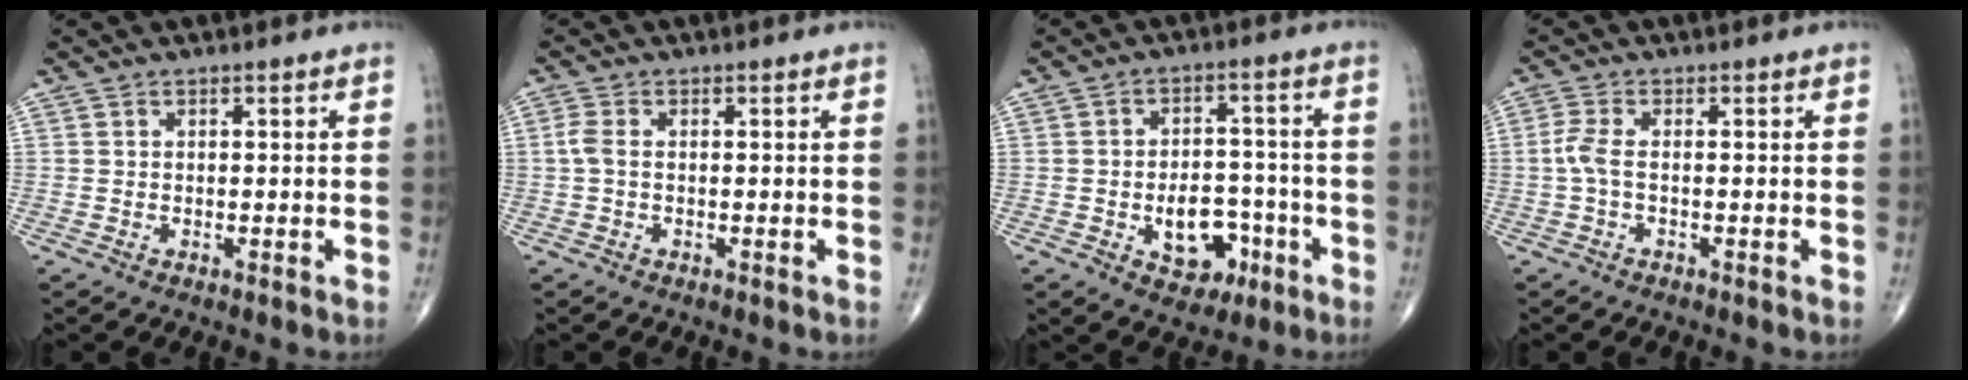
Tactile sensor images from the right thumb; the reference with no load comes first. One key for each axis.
{"total": 2.1, "fx": -0.1, "fy": 1.0, "fz": 1.9, "tx": -0.050, "ty": 0.001, "tz": -0.006}
{"total": 9.7, "fx": -3.5, "fy": 6.5, "fz": 6.3, "tx": -0.053, "ty": 0.032, "tz": -0.043}
{"total": 3.0, "fx": -0.5, "fy": 1.0, "fz": 2.8, "tx": -0.074, "ty": 0.000, "tz": -0.016}